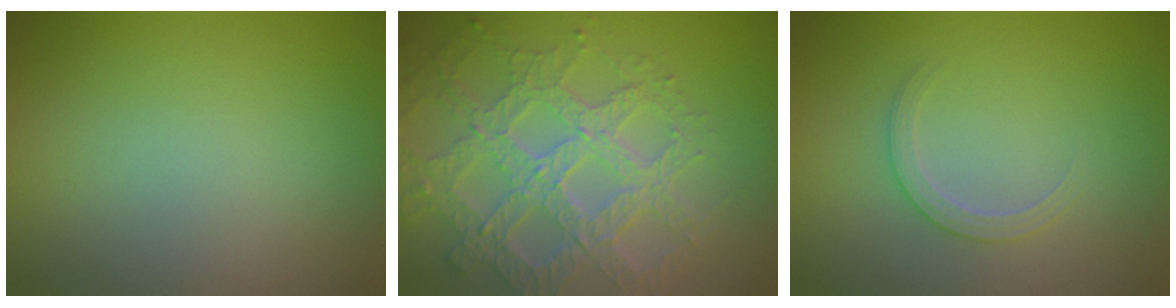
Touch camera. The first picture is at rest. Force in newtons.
{"total": 7.8, "press": 5.7, "slide": 5.4}
{"total": 1.9, "press": 1.9, "slide": 0.2}